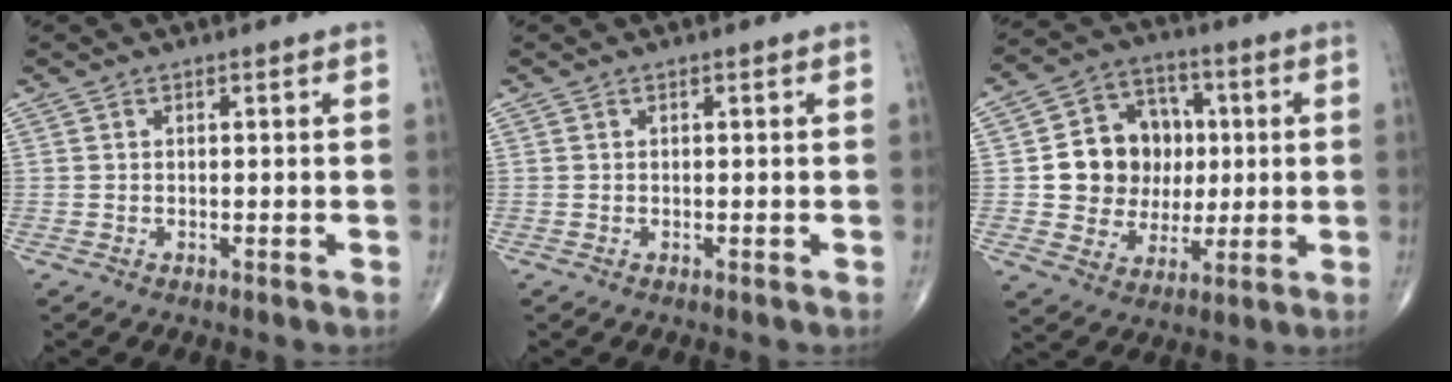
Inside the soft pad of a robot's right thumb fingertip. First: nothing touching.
{"total": 0.0}
{"total": 14.4, "force": [1.2, 12.5, 7.0], "torque": [-0.061, 0.017, 0.029]}